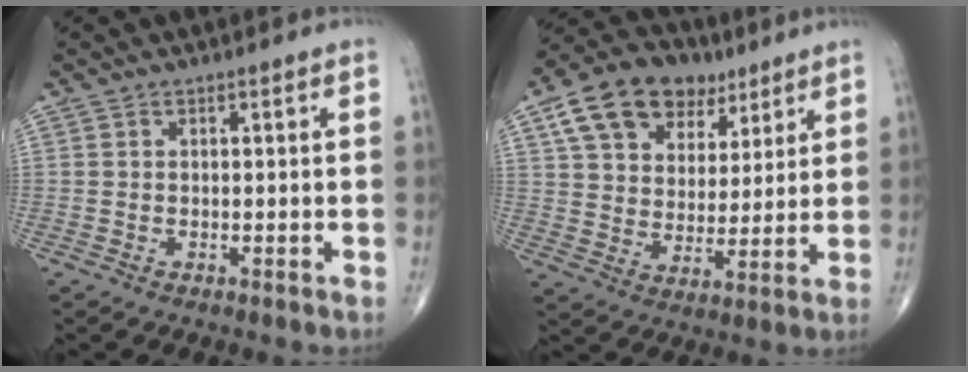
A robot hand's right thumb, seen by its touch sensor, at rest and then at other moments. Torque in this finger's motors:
{"motor_torque": [-0.39, 2.95, 1.08, 0.90, 0.09]}